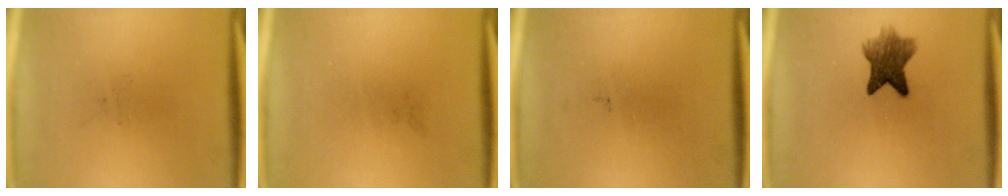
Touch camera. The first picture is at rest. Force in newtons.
{"total": 0.0}
{"total": 0.0}
{"total": 6.6}